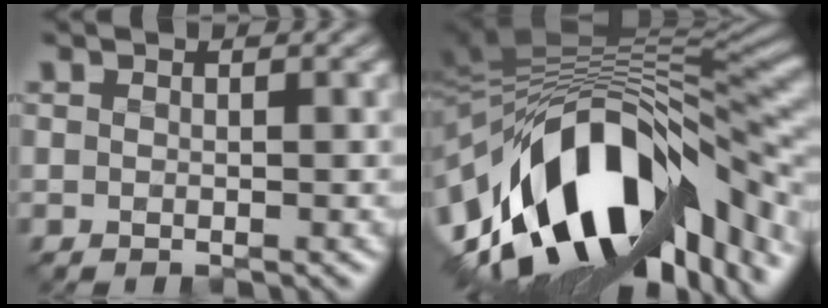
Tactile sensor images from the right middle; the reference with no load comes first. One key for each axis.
{"total": 16.8, "fx": -5.3, "fy": 9.0, "fz": 13.2, "tx": -0.235, "ty": -0.012, "tz": -0.083}